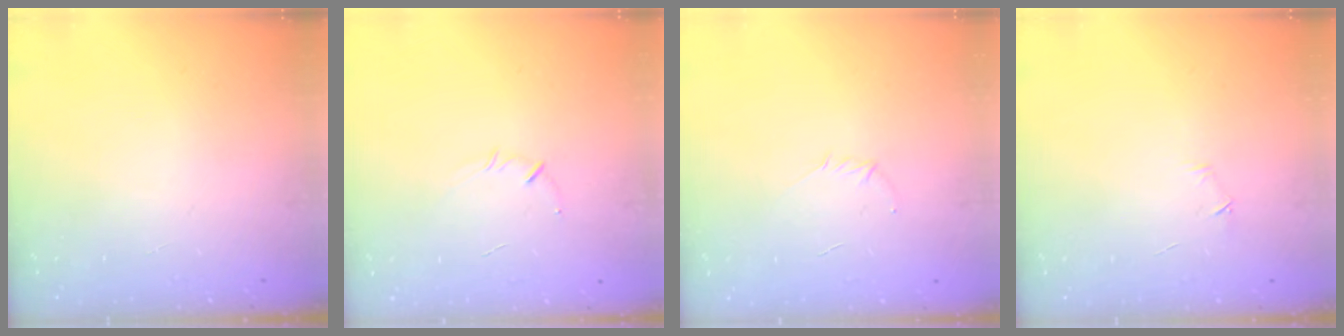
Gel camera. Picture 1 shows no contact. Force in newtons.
{"total": 3.9, "press": 3.8, "slide": 0.9}
{"total": 2.8, "press": 2.7, "slide": 0.7}
{"total": 4.0, "press": 3.8, "slide": 1.1}